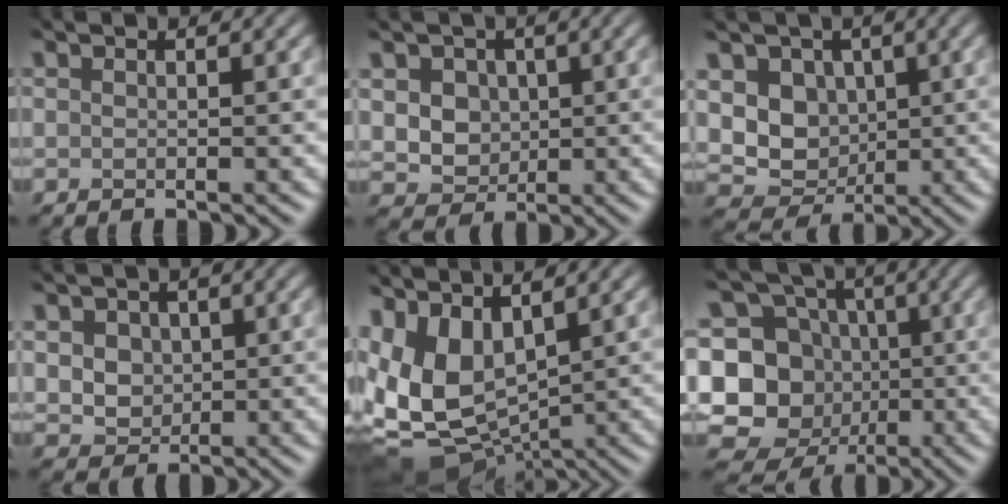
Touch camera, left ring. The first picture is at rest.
{"total": 5.0, "force": [0.4, 4.4, 2.3], "torque": [-0.056, -0.002, 0.008]}
{"total": 7.1, "force": [0.0, 5.8, 4.2], "torque": [-0.075, -0.006, -0.011]}
{"total": 3.6, "force": [0.6, 3.1, 1.7], "torque": [-0.059, -0.006, 0.022]}
{"total": 10.2, "force": [0.5, 6.6, 7.8], "torque": [-0.183, -0.006, 0.009]}
{"total": 13.8, "force": [-2.8, 12.6, 5.0], "torque": [-0.119, 0.018, -0.061]}